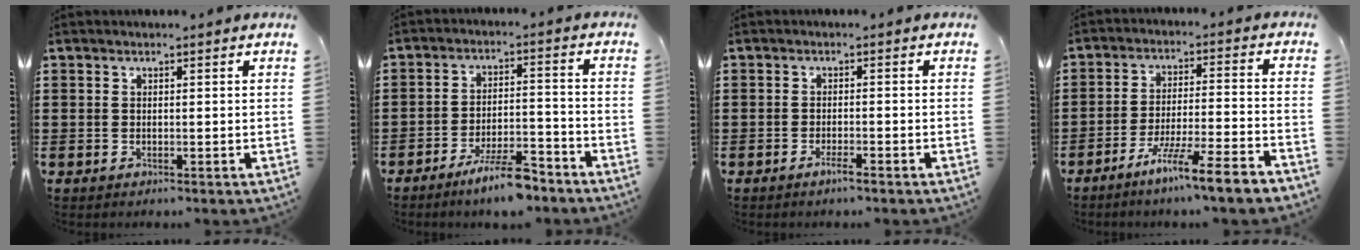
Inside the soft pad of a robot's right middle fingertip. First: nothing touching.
{"total": 7.3, "force": [-5.8, 1.2, 4.3], "torque": [-0.077, 0.004, -0.105]}
{"total": 1.8, "force": [-1.2, 0.2, 1.3], "torque": [-0.021, -0.001, -0.022]}
{"total": 7.9, "force": [-6.5, -0.6, 4.5], "torque": [-0.084, -0.010, -0.123]}